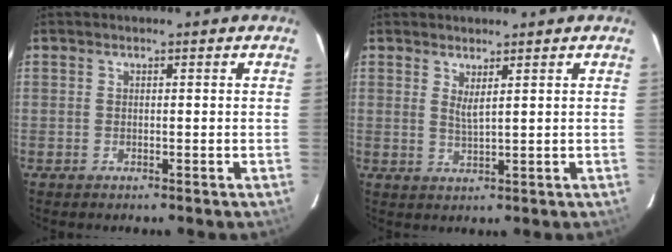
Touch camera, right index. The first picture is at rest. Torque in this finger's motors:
{"motor_torque": [-0.04, 0.09, 0.00, 0.01]}